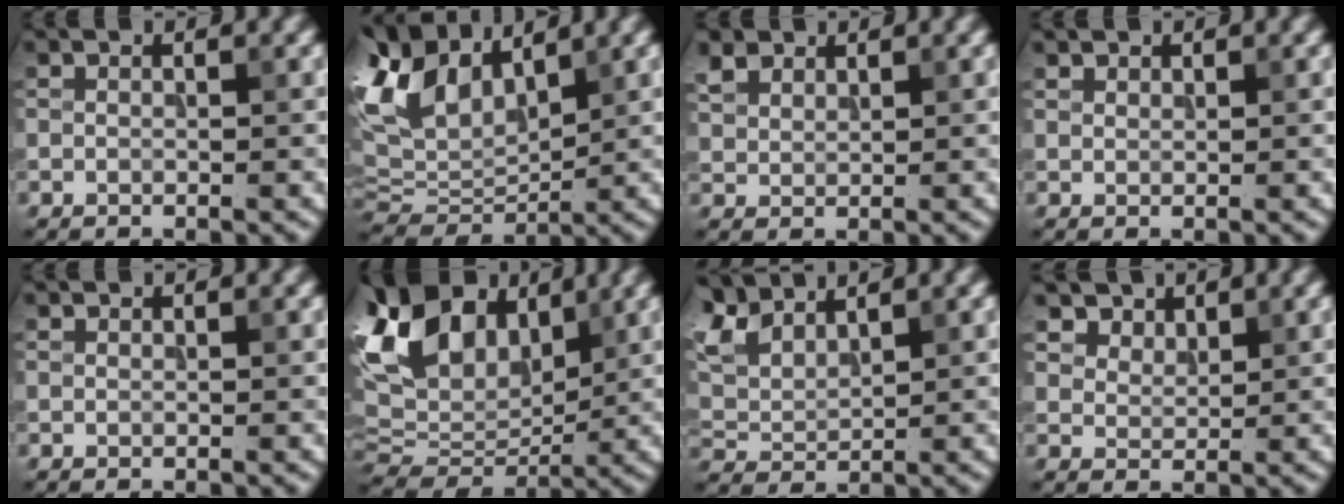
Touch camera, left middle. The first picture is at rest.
{"total": 9.2, "force": [5.1, 5.2, 5.6], "torque": [-0.136, 0.025, 0.094]}
{"total": 2.3, "force": [1.8, 1.3, 0.6], "torque": [-0.023, 0.011, 0.040]}
{"total": 0.8, "force": [0.7, 0.4, -0.1], "torque": [0.001, 0.004, 0.016]}
{"total": 0.0}
{"total": 13.4, "force": [5.6, 8.4, 8.8], "torque": [-0.198, 0.035, 0.094]}
{"total": 5.7, "force": [4.5, 2.4, 2.6], "torque": [-0.078, 0.022, 0.086]}
{"total": 3.4, "force": [2.6, 2.0, 0.8], "torque": [-0.036, -0.017, 0.068]}